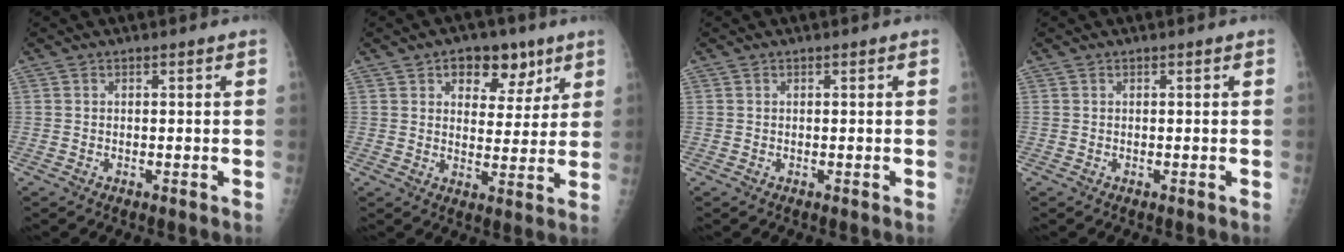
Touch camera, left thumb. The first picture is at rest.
{"total": 9.4, "force": [5.1, 6.0, 5.2], "torque": [-0.031, -0.018, 0.070]}
{"total": 0.0}
{"total": 0.0}